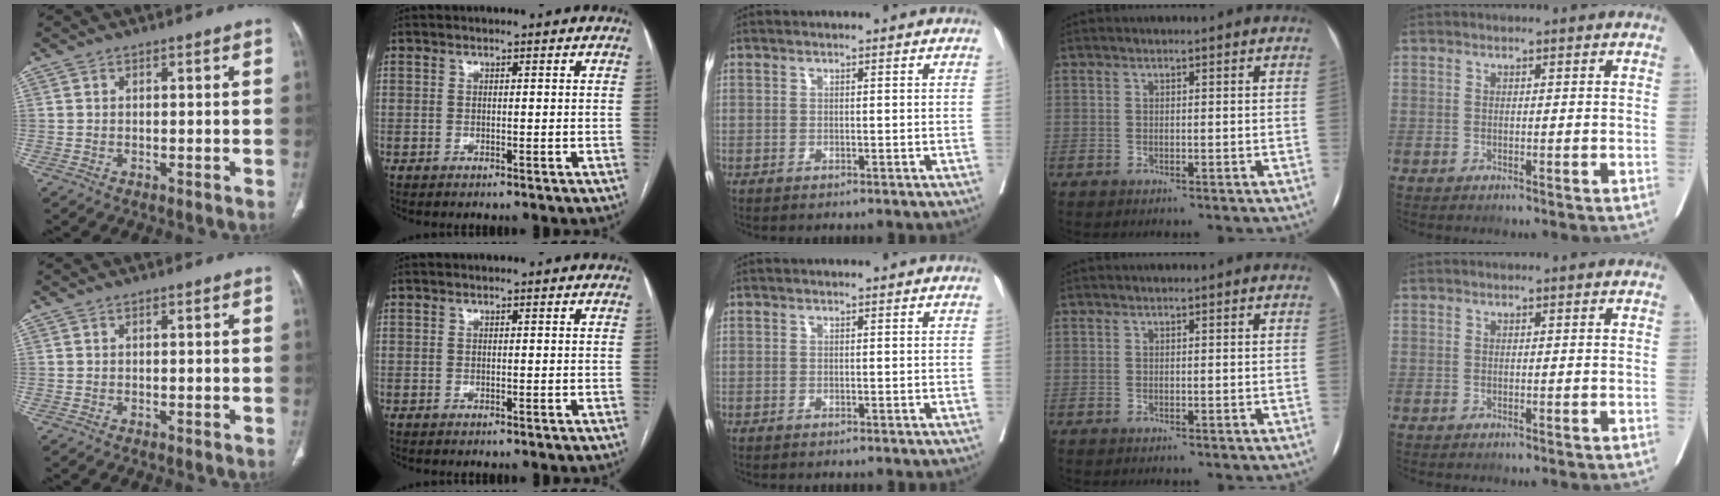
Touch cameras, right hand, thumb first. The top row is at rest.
{}